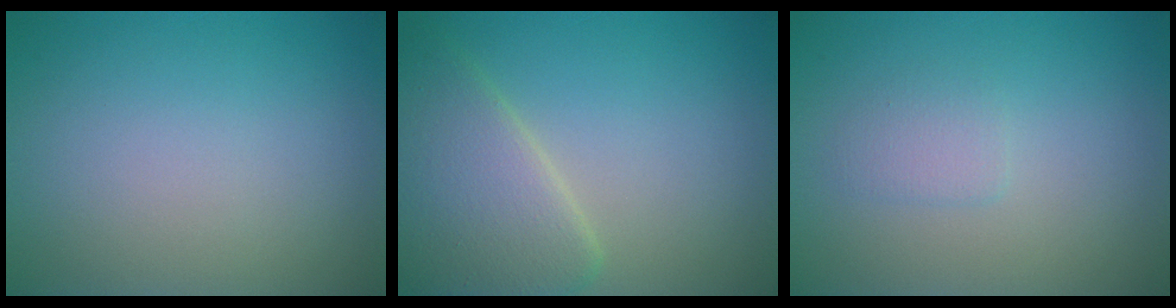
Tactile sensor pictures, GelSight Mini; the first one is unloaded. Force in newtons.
{"total": 6.0, "press": 6.0, "slide": 0.3}
{"total": 1.3, "press": 1.3, "slide": 0.1}